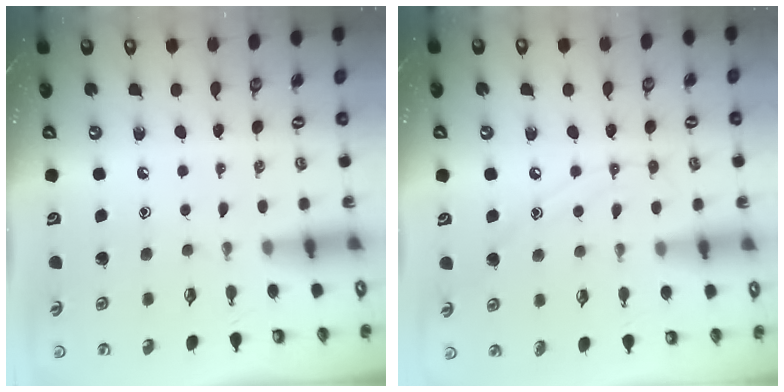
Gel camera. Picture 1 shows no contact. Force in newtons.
{"total": 8.0, "press": 8.0, "slide": 0.8}